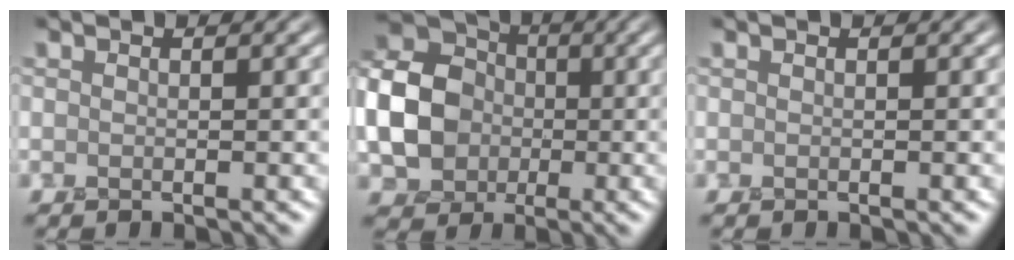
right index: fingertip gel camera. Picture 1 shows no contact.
{"total": 10.0, "force": [-0.7, 8.3, 5.7], "torque": [-0.127, -0.003, -0.026]}
{"total": 0.0}